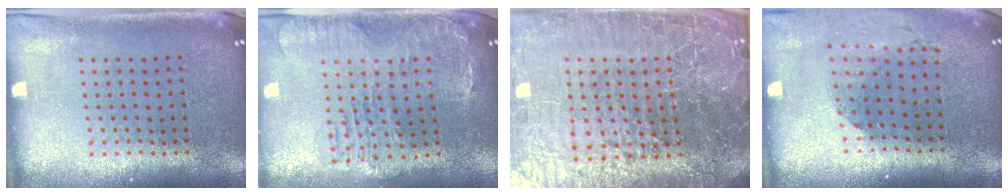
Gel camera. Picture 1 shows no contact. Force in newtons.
{"total": 1.6, "press": 1.5, "slide": 0.5}
{"total": 7.7, "press": 6.7, "slide": 3.9}
{"total": 1.5, "press": 1.4, "slide": 0.6}